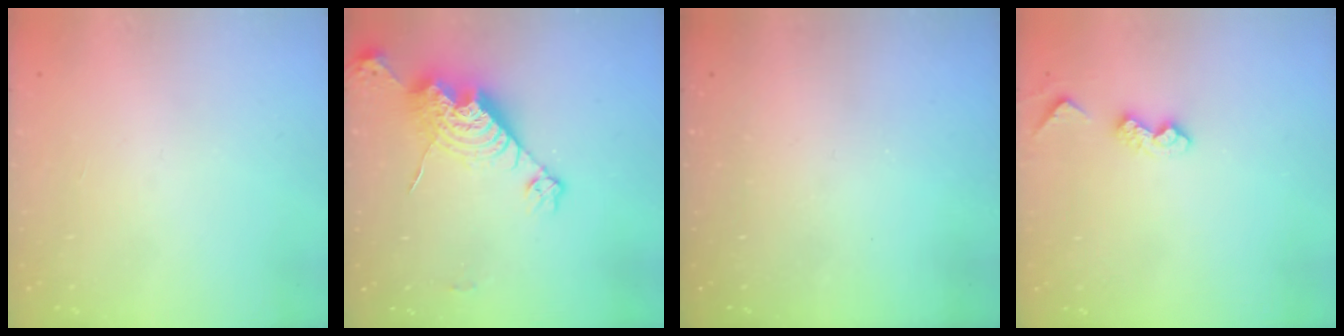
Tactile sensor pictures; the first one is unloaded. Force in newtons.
{"total": 15.3, "press": 15.2, "slide": 1.3}
{"total": 0.0}
{"total": 7.2, "press": 7.1, "slide": 0.7}